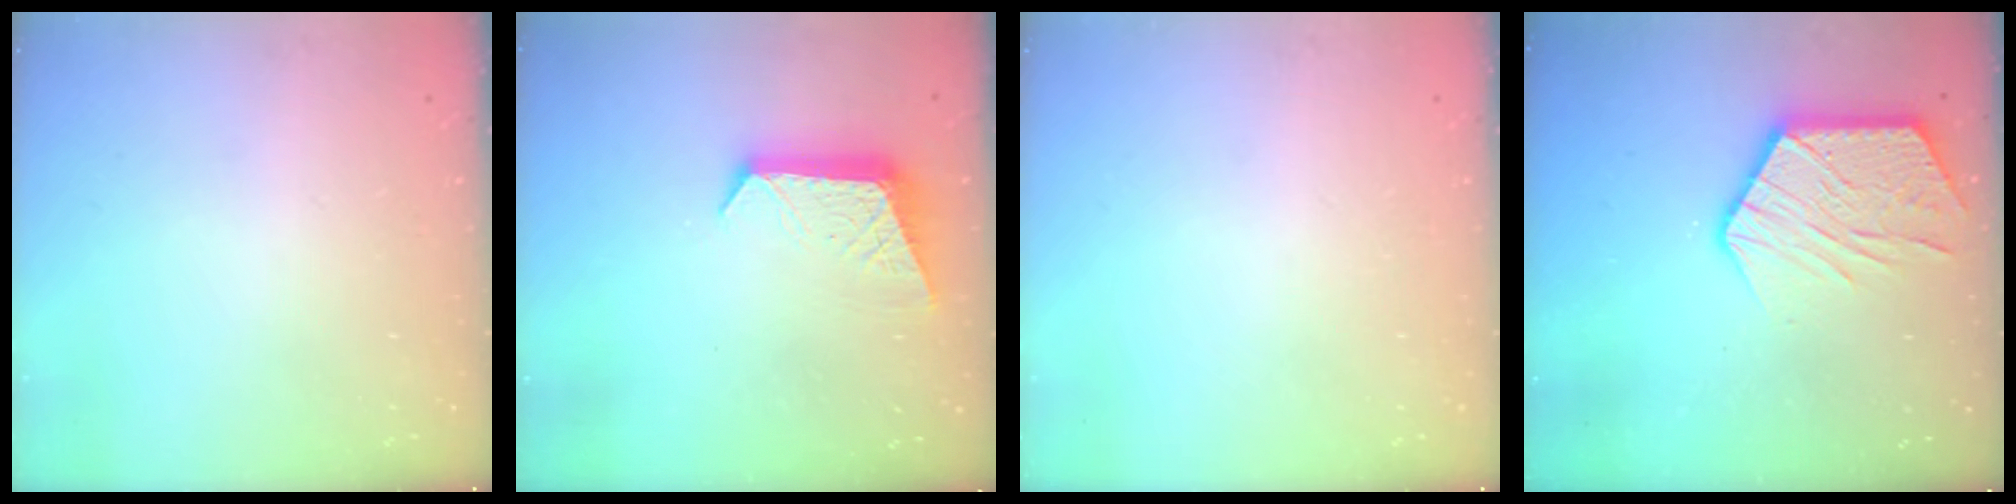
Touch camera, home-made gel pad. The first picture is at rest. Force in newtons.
{"total": 9.3, "press": 9.2, "slide": 0.8}
{"total": 0.0}
{"total": 14.9, "press": 14.9, "slide": 1.1}